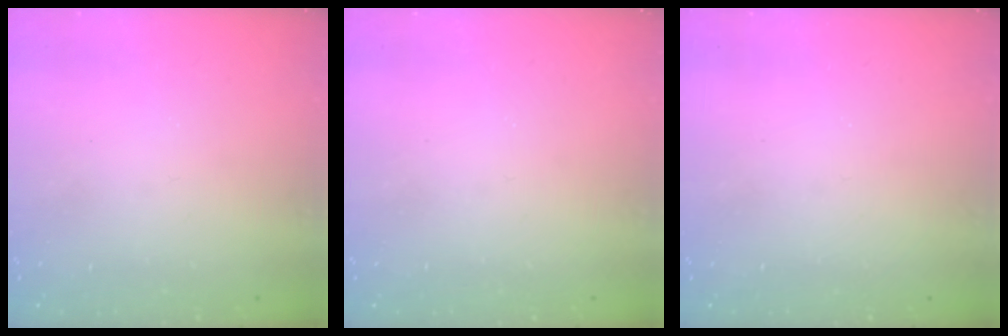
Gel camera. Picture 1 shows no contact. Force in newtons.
{"total": 0.0}
{"total": 0.0}